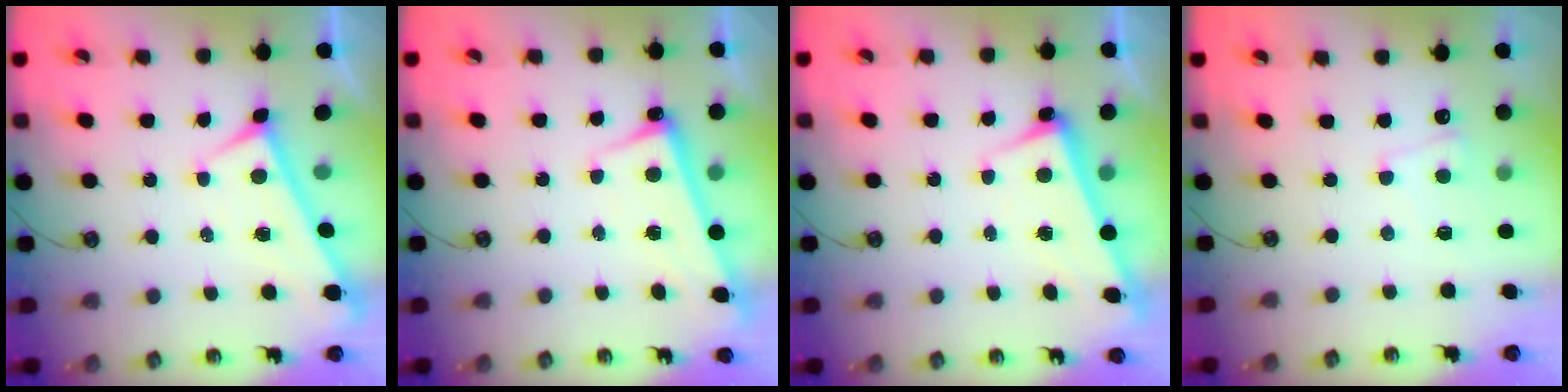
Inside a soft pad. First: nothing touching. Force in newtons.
{"total": 2.7, "press": 2.7, "slide": 0.6}
{"total": 2.5, "press": 2.5, "slide": 0.6}
{"total": 2.3, "press": 2.3, "slide": 0.5}